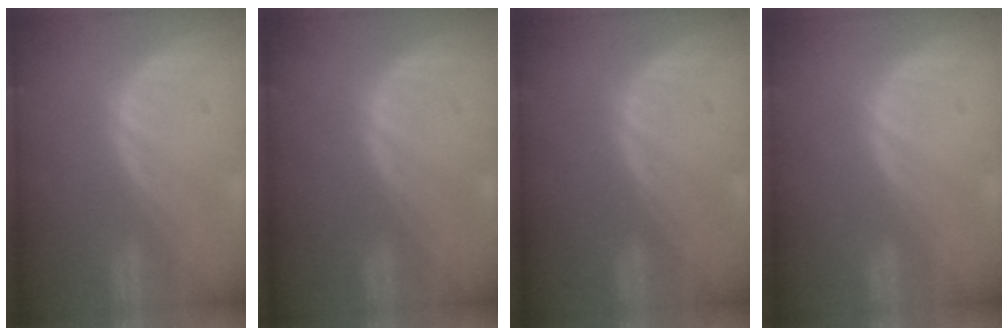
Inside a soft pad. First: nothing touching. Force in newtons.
{"total": 0.0}
{"total": 0.0}
{"total": 0.0}